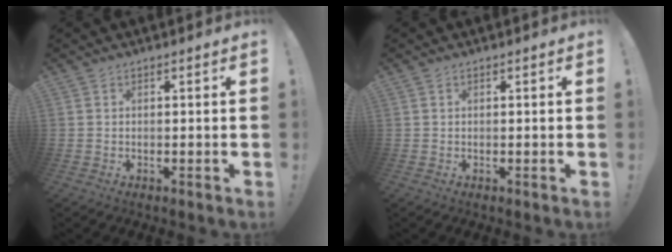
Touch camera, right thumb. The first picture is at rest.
{"total": 0.0}